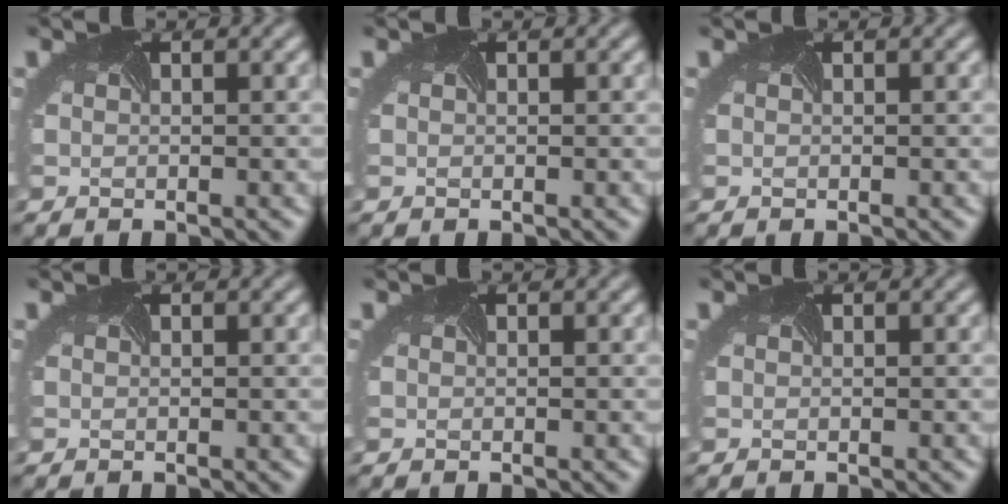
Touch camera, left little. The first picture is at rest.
{"total": 0.0}
{"total": 0.0}
{"total": 0.0}
{"total": 0.0}
{"total": 0.0}